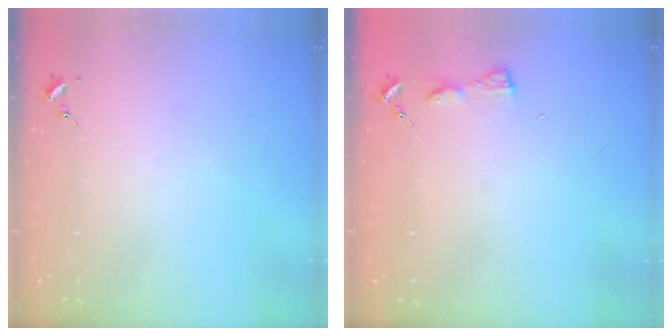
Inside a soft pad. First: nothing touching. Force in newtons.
{"total": 3.2, "press": 3.1, "slide": 0.3}